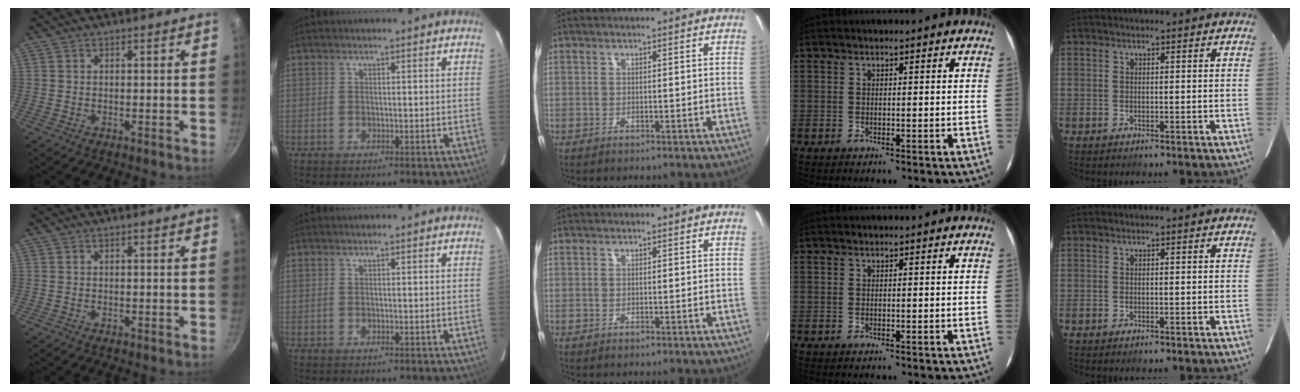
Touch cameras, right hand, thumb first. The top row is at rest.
{}